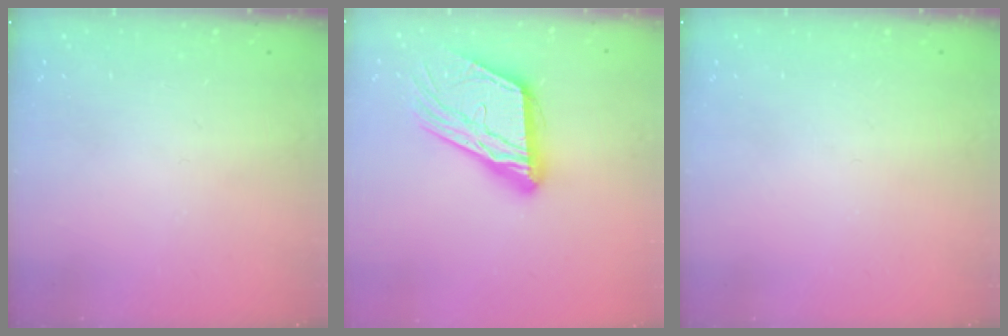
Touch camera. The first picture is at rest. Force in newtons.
{"total": 17.4, "press": 17.3, "slide": 1.9}
{"total": 0.0}